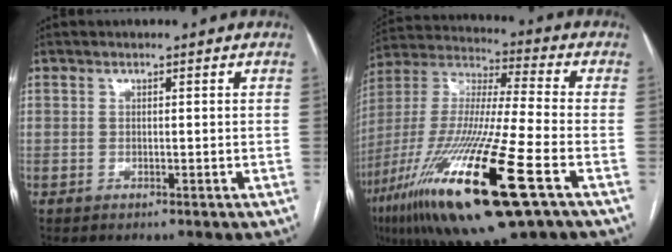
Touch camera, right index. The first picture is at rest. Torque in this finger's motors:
{"motor_torque": [2.14, 0.00, 1.05, 0.21]}